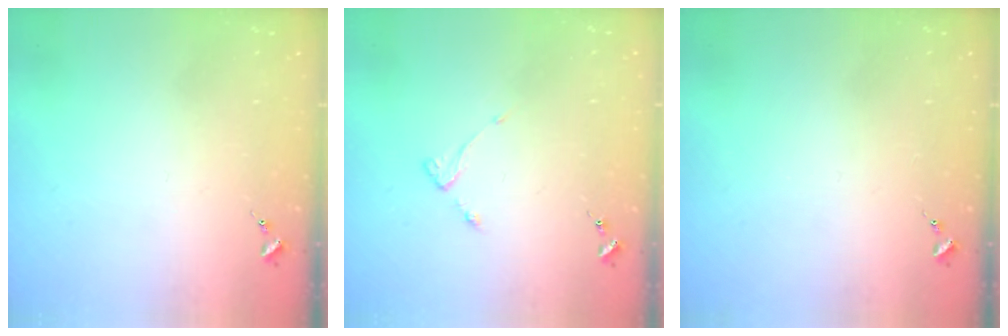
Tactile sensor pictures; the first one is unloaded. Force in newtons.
{"total": 2.8, "press": 2.7, "slide": 0.5}
{"total": 0.0}